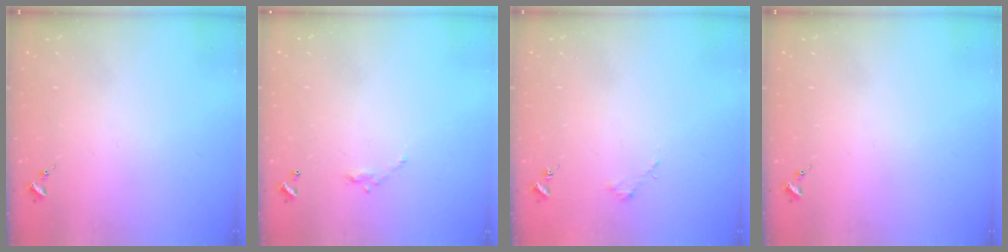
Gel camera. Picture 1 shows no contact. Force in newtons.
{"total": 4.8, "press": 4.8, "slide": 0.3}
{"total": 1.8, "press": 1.8, "slide": 0.2}
{"total": 0.0}